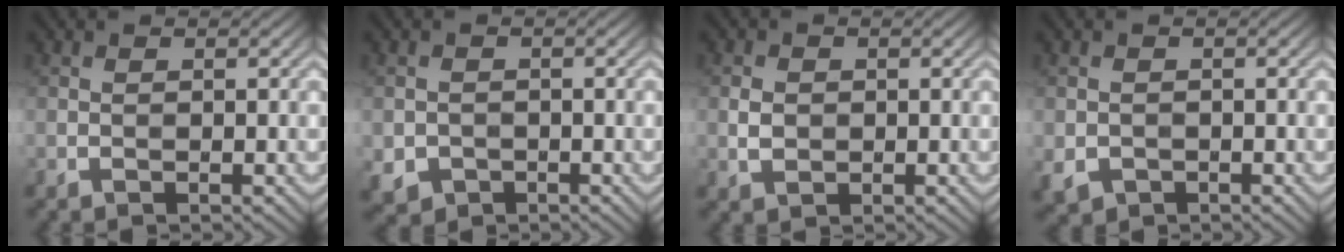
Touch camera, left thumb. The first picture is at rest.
{"total": 2.8, "force": [-1.3, 2.4, 0.8], "torque": [-0.025, -0.017, -0.025]}
{"total": 2.0, "force": [0.1, 1.7, 1.0], "torque": [-0.025, -0.006, -0.002]}
{"total": 2.4, "force": [-1.1, 2.0, 0.9], "torque": [-0.028, -0.017, -0.021]}